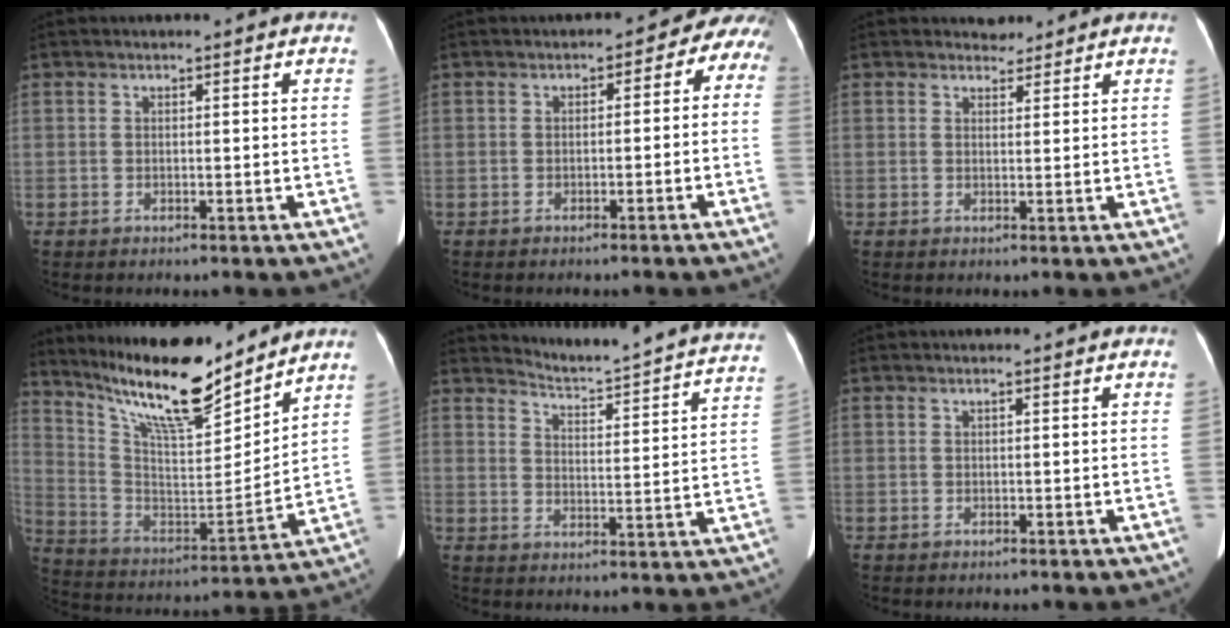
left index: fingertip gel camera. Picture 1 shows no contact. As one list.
[{"total": 5.2, "force": [-1.6, 3.6, 3.4], "torque": [-0.027, 0.041, -0.024]}, {"total": 1.8, "force": [1.6, 0.7, -0.2], "torque": [0.003, -0.002, 0.023]}, {"total": 18.8, "force": [15.8, 2.7, 9.9], "torque": [-0.181, -0.008, 0.284]}, {"total": 20.0, "force": [19.4, 0.3, 4.9], "torque": [-0.076, -0.086, 0.228]}, {"total": 0.0}]